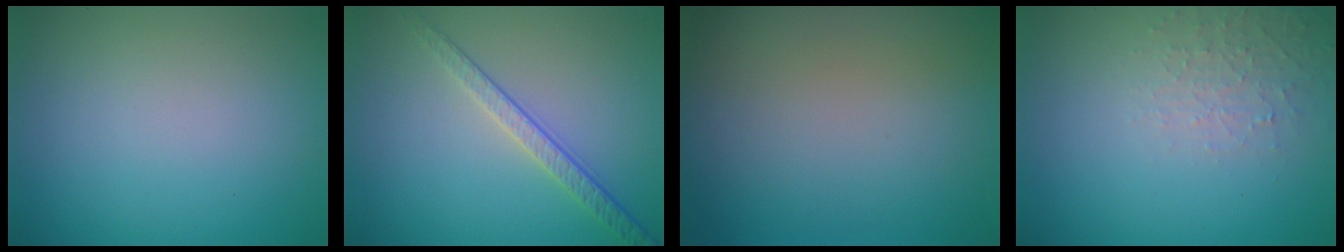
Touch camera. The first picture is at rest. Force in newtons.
{"total": 2.4, "press": 2.0, "slide": 1.4}
{"total": 0.0}
{"total": 2.1, "press": 2.0, "slide": 0.5}